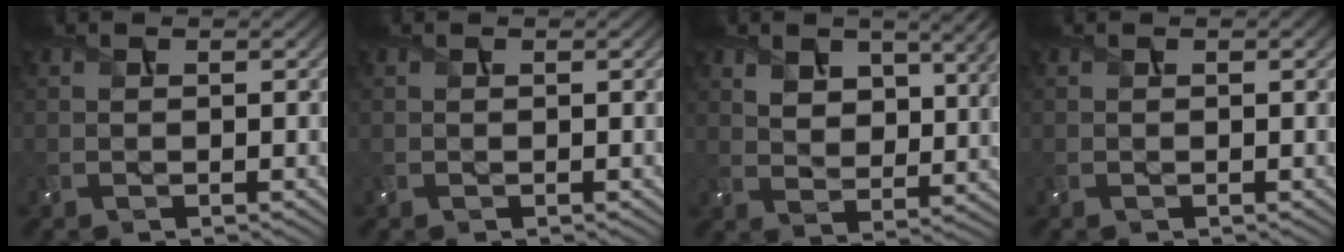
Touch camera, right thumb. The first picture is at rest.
{"total": 0.0}
{"total": 8.7, "force": [4.2, 4.7, 6.0], "torque": [-0.110, -0.008, 0.082]}
{"total": 0.6, "force": [0.4, 0.2, 0.3], "torque": [-0.009, -0.001, 0.004]}